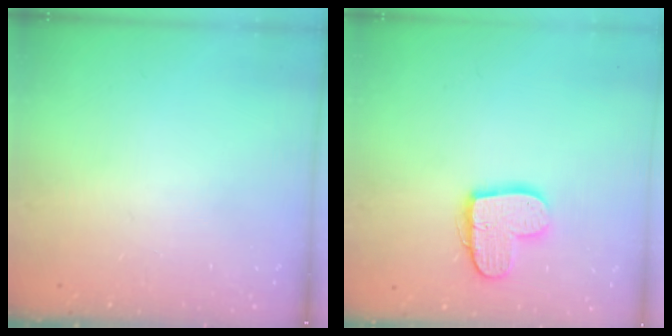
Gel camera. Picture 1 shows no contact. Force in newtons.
{"total": 13.5, "press": 13.5, "slide": 0.9}